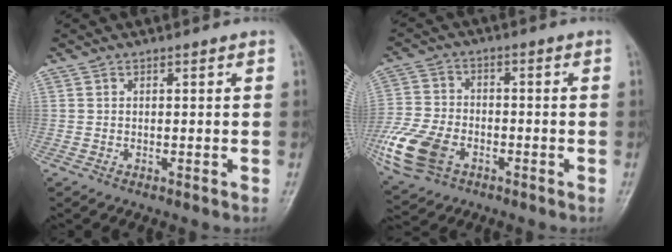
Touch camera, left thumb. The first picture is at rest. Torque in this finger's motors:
{"motor_torque": [-0.10, 1.05, 1.24, 0.46, 0.17]}